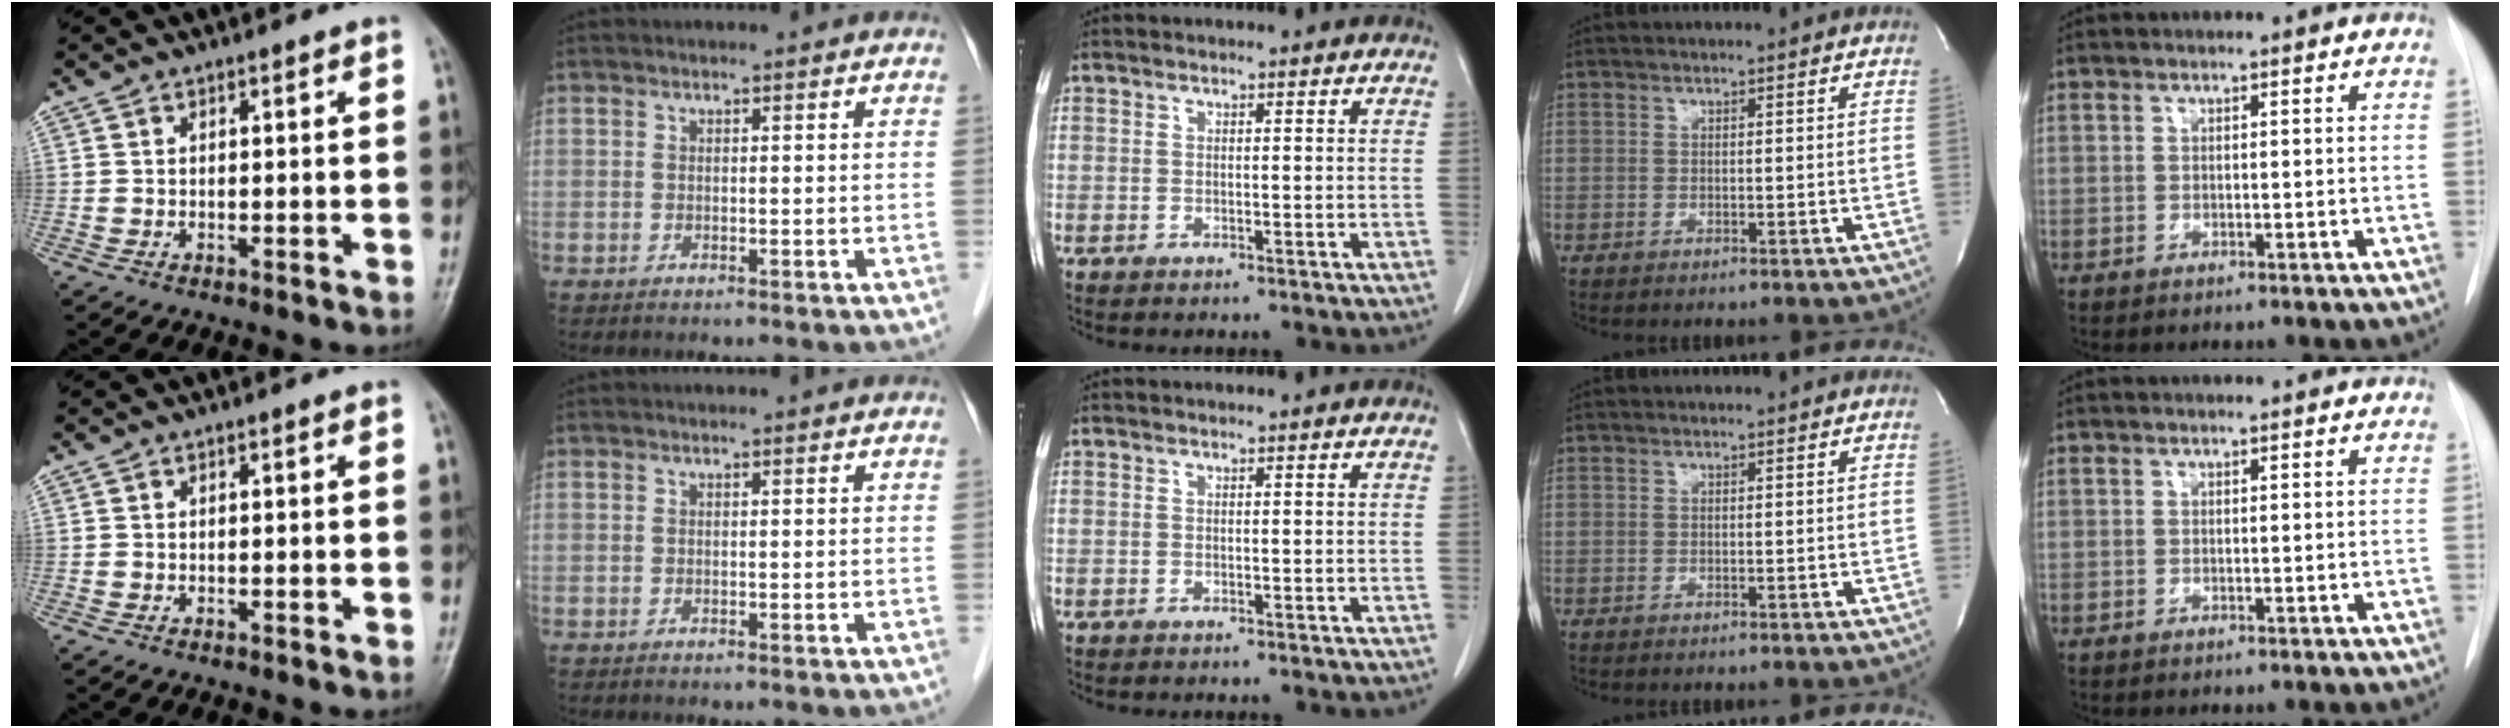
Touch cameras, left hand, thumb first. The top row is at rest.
{}